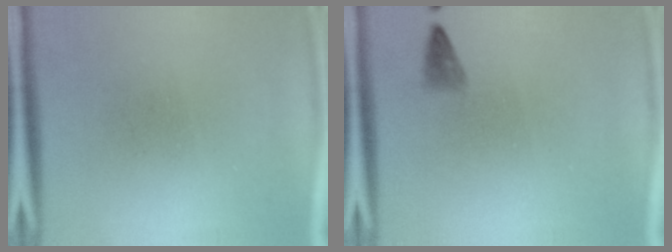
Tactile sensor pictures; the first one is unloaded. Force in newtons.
{"total": 1.2}